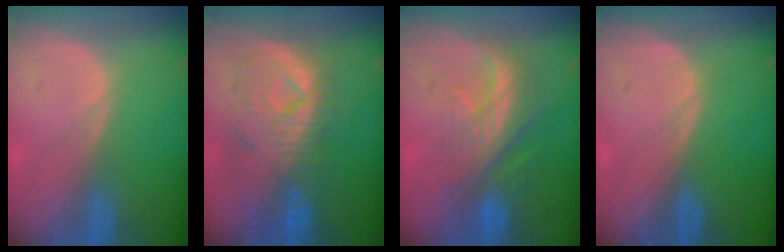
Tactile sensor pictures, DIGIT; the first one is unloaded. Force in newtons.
{"total": 9.8, "press": 9.1, "slide": 3.6}
{"total": 8.2, "press": 7.4, "slide": 3.4}
{"total": 0.0}